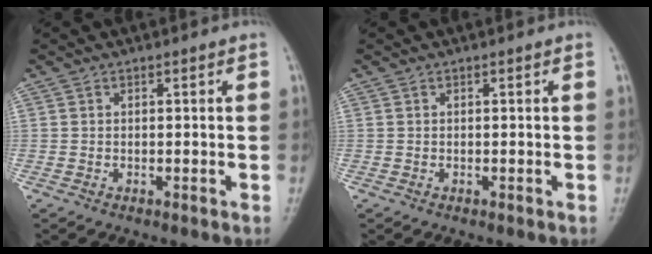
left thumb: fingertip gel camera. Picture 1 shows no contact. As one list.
[{"total": 0.0}]